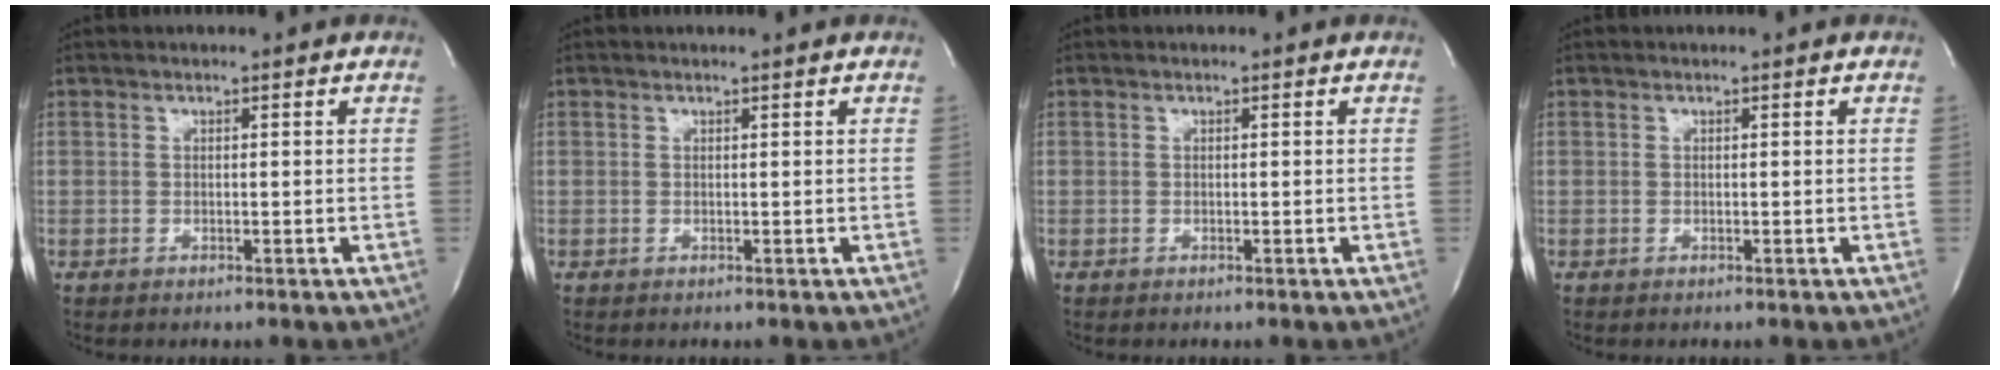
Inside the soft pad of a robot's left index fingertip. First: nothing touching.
{"total": 0.5, "force": [0.5, -0.1, 0.2], "torque": [-0.008, -0.001, 0.012]}
{"total": 0.0}
{"total": 0.0}